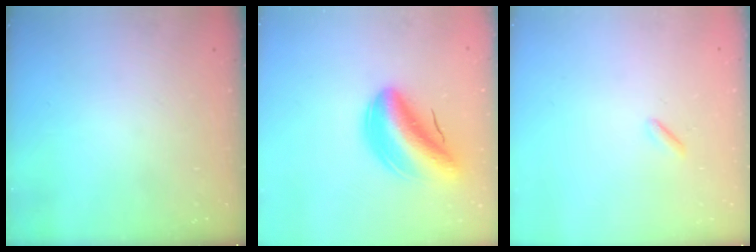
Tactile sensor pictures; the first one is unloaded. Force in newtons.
{"total": 11.9, "press": 11.2, "slide": 3.8}
{"total": 1.0, "press": 0.9, "slide": 0.4}